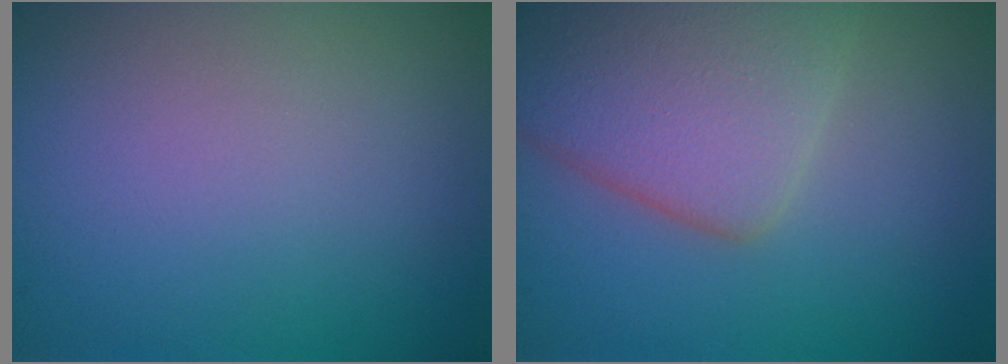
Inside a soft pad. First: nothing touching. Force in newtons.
{"total": 6.5, "press": 6.4, "slide": 0.4}